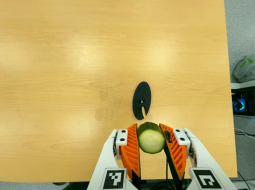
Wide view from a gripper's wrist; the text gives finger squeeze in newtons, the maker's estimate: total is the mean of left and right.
{"total": 11.8, "left": 12.2, "right": 11.4}